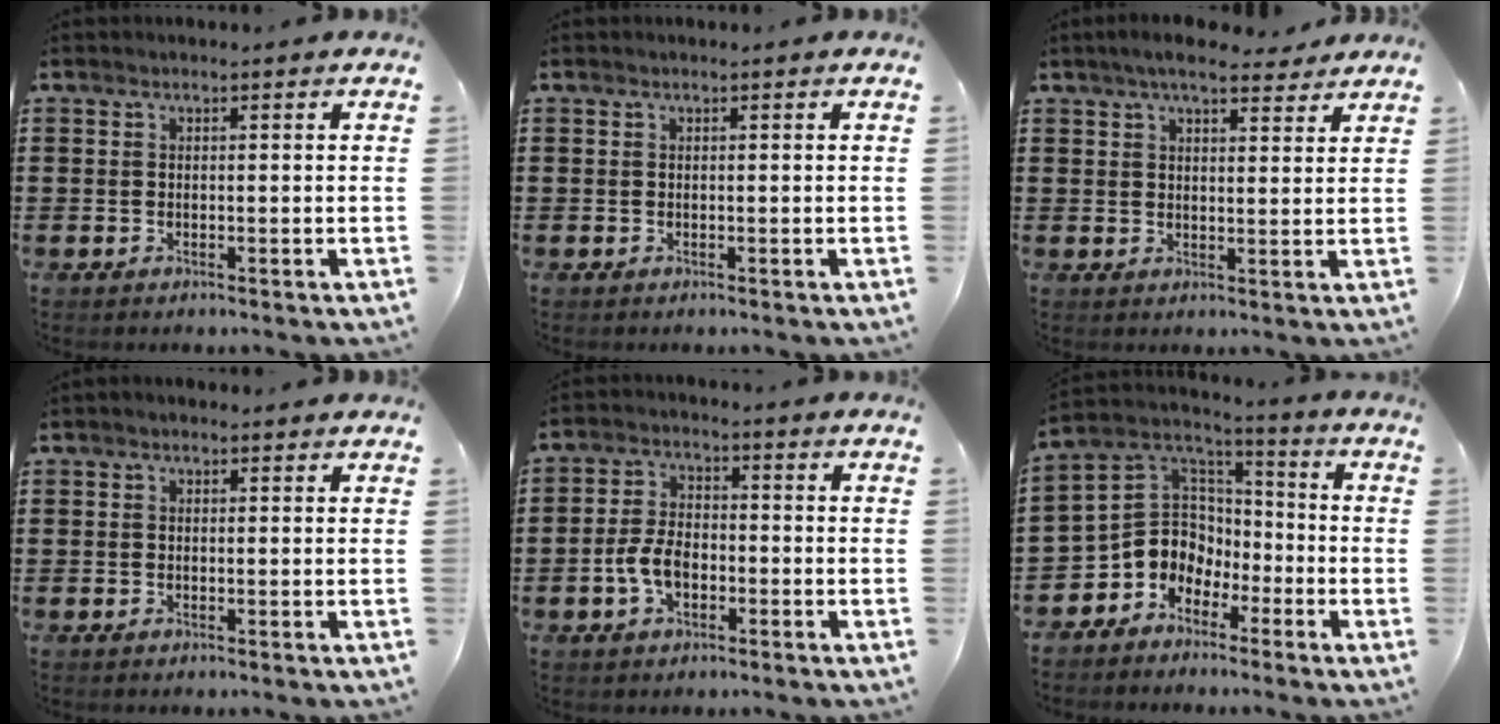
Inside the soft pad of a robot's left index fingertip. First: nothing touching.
{"total": 0.0}
{"total": 5.7, "force": [4.7, 1.2, 3.0], "torque": [-0.061, -0.006, 0.084]}
{"total": 0.6, "force": [0.2, 0.5, 0.3], "torque": [-0.007, 0.005, 0.003]}
{"total": 5.6, "force": [-1.9, 3.2, 4.2], "torque": [-0.099, 0.001, -0.040]}
{"total": 7.0, "force": [-2.8, 6.3, 0.8], "torque": [-0.057, -0.006, -0.058]}